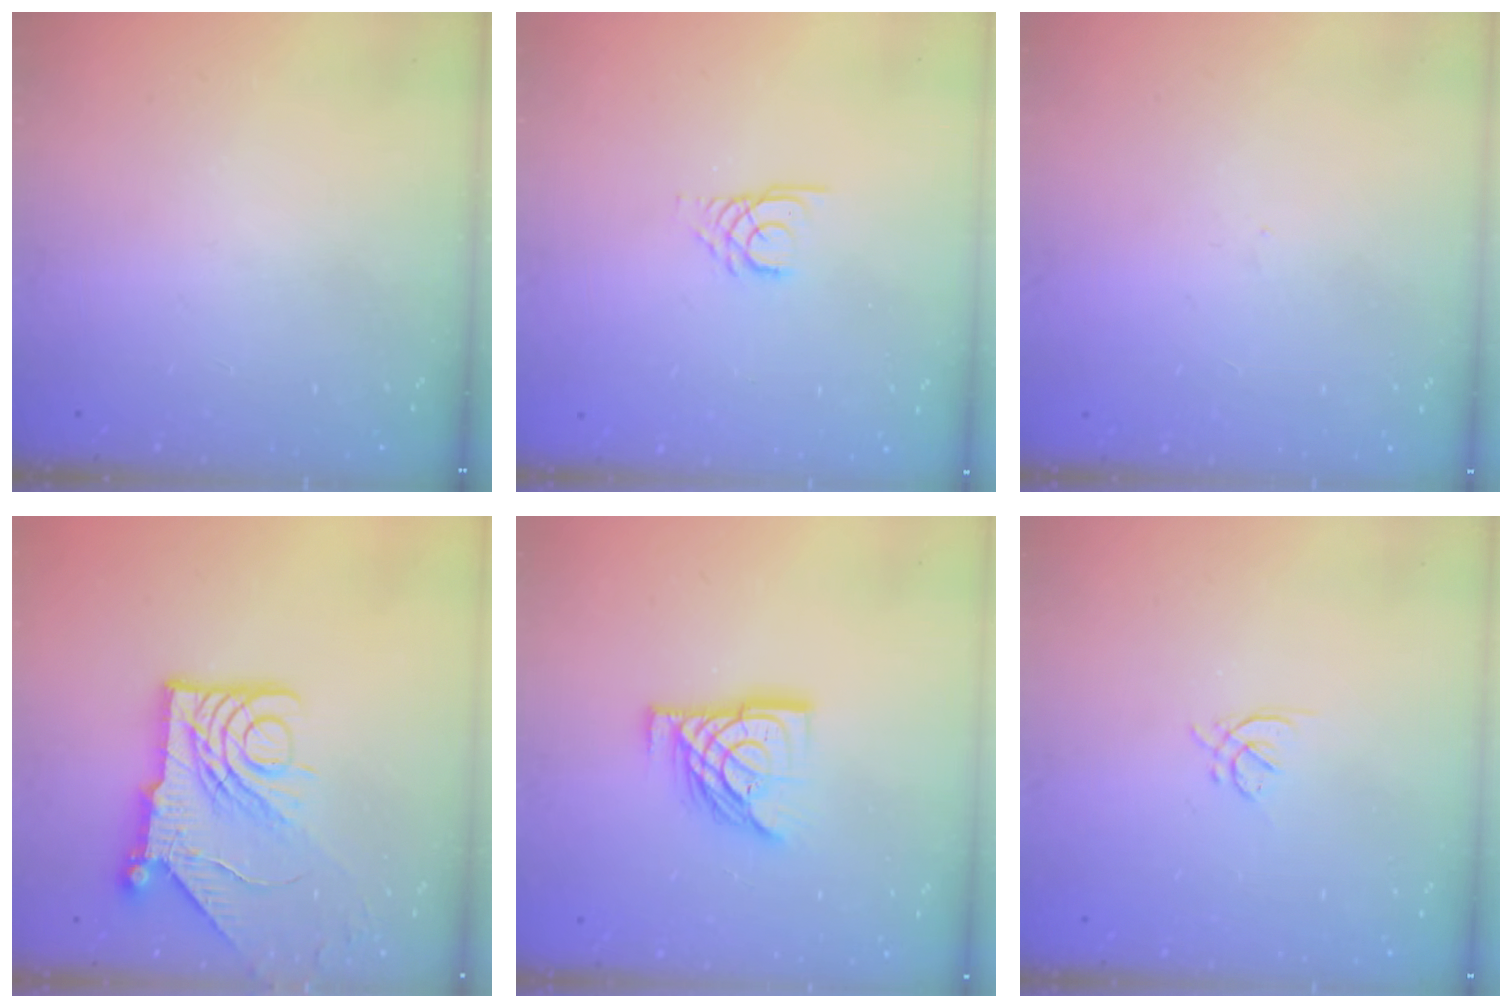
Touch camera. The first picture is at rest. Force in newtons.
{"total": 3.0, "press": 2.9, "slide": 0.3}
{"total": 0.0}
{"total": 14.5, "press": 14.4, "slide": 1.7}
{"total": 13.2, "press": 13.2, "slide": 1.1}
{"total": 2.8, "press": 2.8, "slide": 0.7}